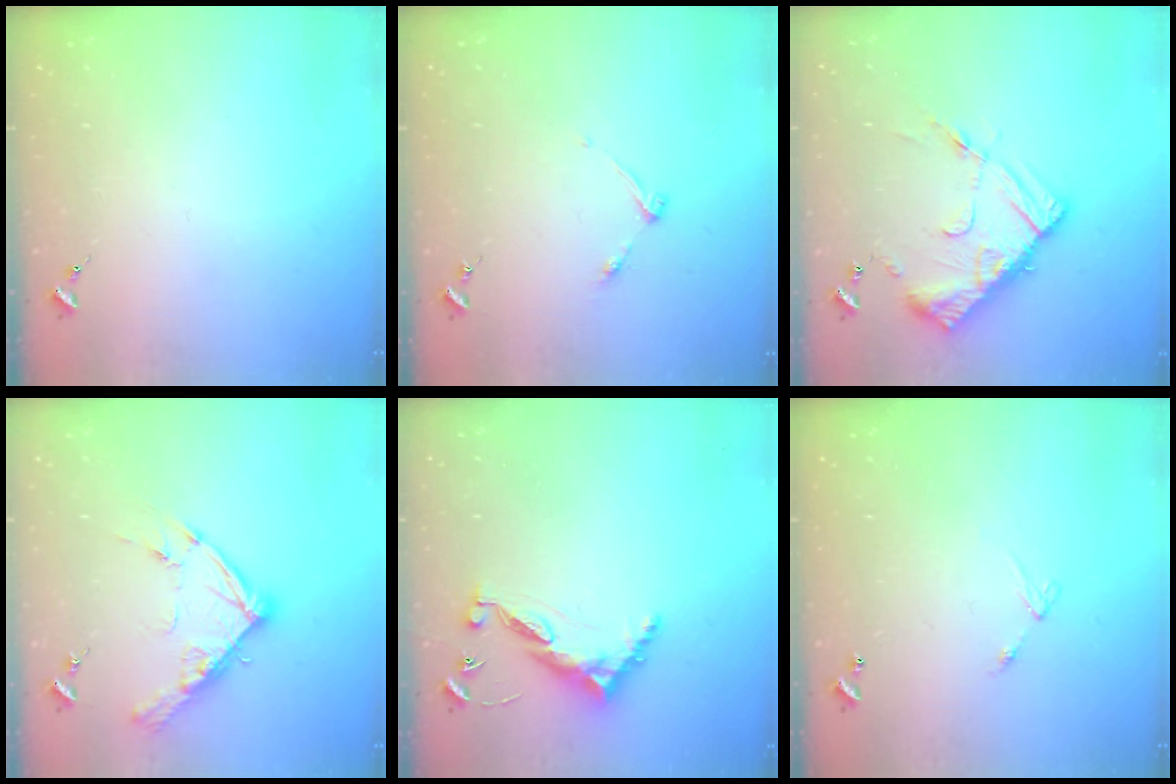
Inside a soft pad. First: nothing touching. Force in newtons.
{"total": 4.5, "press": 4.4, "slide": 0.6}
{"total": 14.5, "press": 14.5, "slide": 1.3}
{"total": 13.3, "press": 13.2, "slide": 1.2}
{"total": 9.8, "press": 9.7, "slide": 1.0}
{"total": 4.6, "press": 4.6, "slide": 0.5}